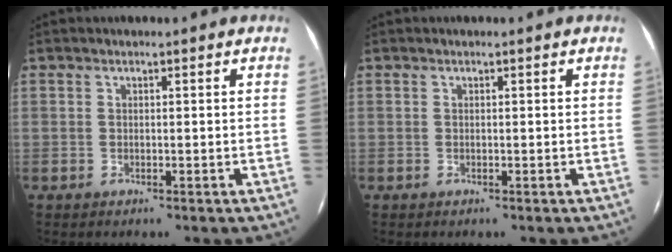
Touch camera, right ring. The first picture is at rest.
{"total": 0.0}